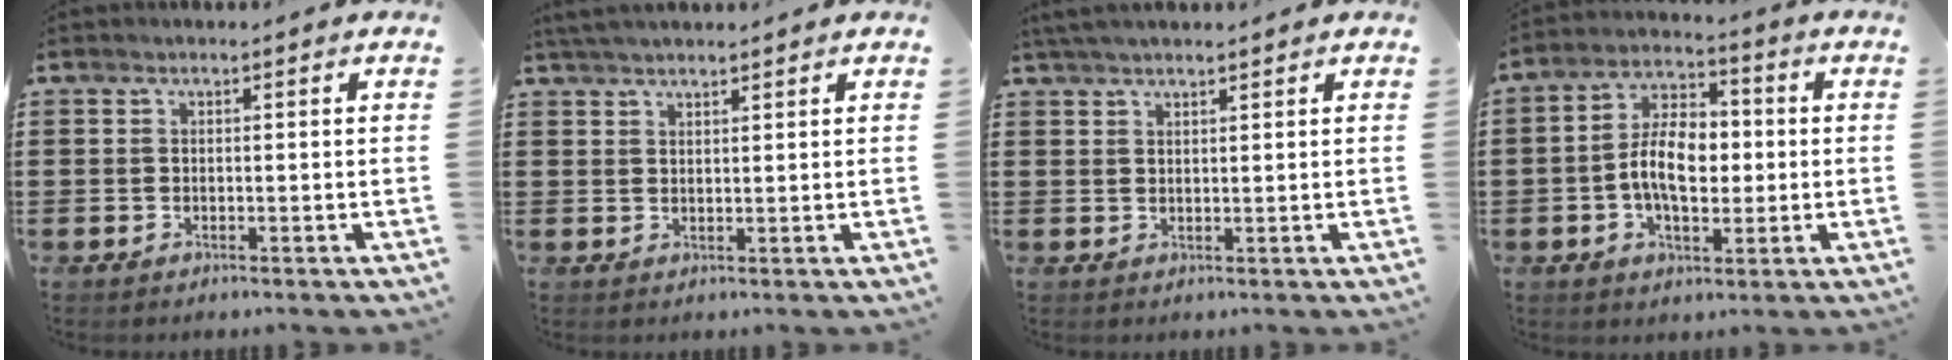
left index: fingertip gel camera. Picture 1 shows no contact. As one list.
[{"total": 2.4, "force": [2.2, 0.2, 0.9], "torque": [-0.022, 0.004, 0.043]}, {"total": 2.1, "force": [1.9, 0.1, 1.0], "torque": [-0.022, 0.002, 0.036]}, {"total": 8.7, "force": [-0.8, 4.9, 7.1], "torque": [-0.144, 0.006, -0.021]}]